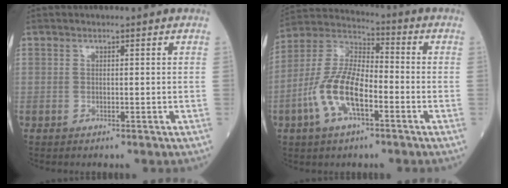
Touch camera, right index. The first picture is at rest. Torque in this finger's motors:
{"motor_torque": [1.19, -0.95, 0.35, 0.21]}